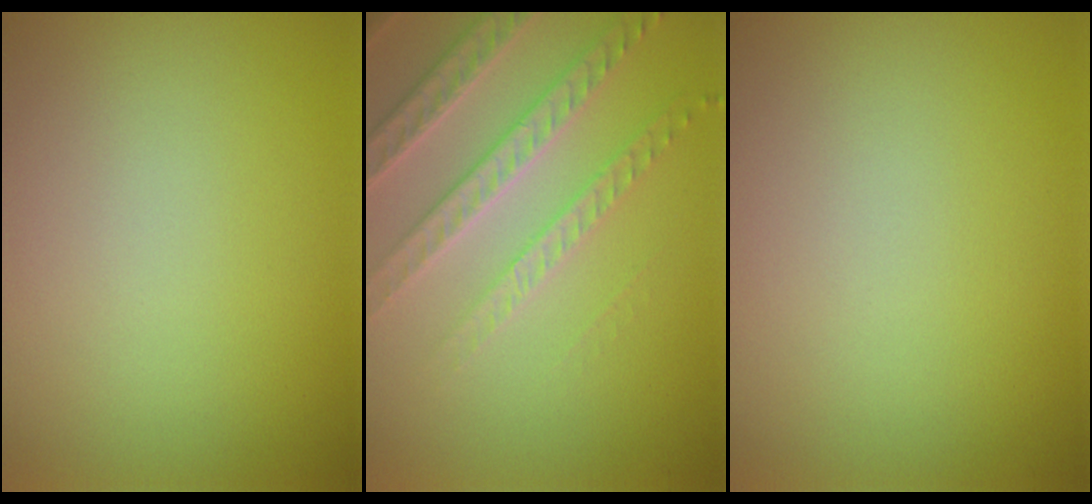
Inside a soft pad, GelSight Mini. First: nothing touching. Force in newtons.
{"total": 4.4, "press": 3.9, "slide": 1.9}
{"total": 0.0}